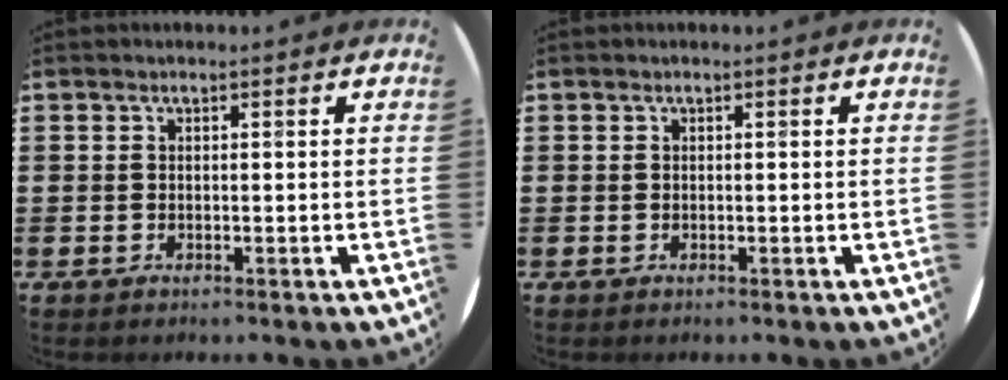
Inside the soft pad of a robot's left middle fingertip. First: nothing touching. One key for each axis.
{"total": 0.0}